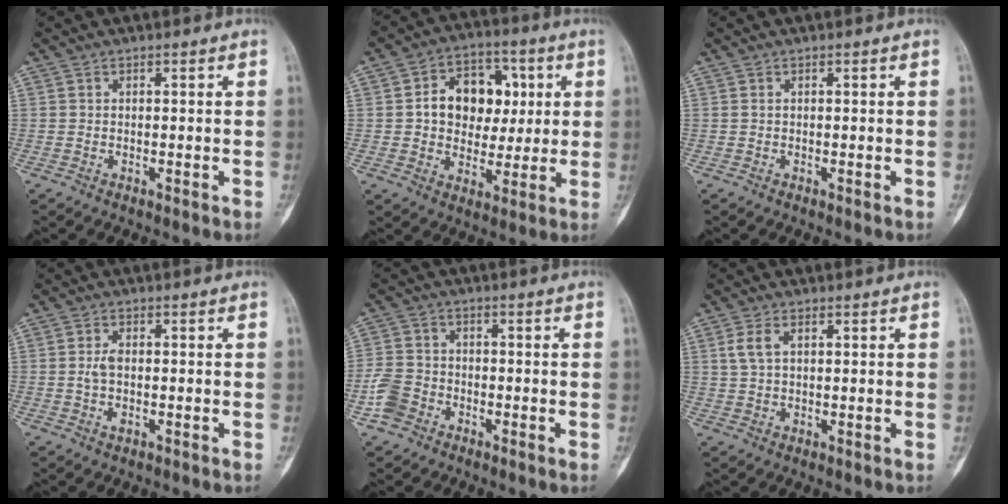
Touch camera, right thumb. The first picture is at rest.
{"total": 13.3, "force": [2.1, 10.2, 8.3], "torque": [-0.070, 0.012, 0.033]}
{"total": 0.0}
{"total": 2.9, "force": [-0.2, 1.5, 2.5], "torque": [-0.052, 0.003, -0.006]}
{"total": 5.5, "force": [-2.9, 4.1, 2.3], "torque": [-0.039, 0.014, -0.060]}
{"total": 3.6, "force": [1.3, 2.0, 2.8], "torque": [-0.059, 0.008, 0.028]}